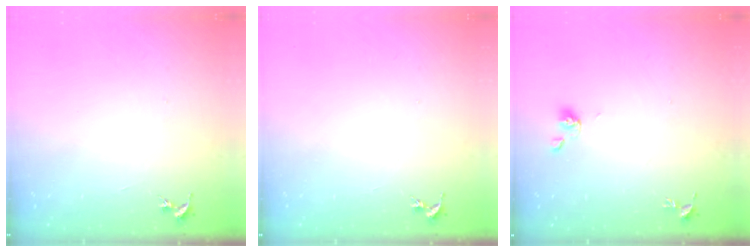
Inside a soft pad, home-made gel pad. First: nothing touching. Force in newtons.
{"total": 0.0}
{"total": 5.2, "press": 4.6, "slide": 2.3}